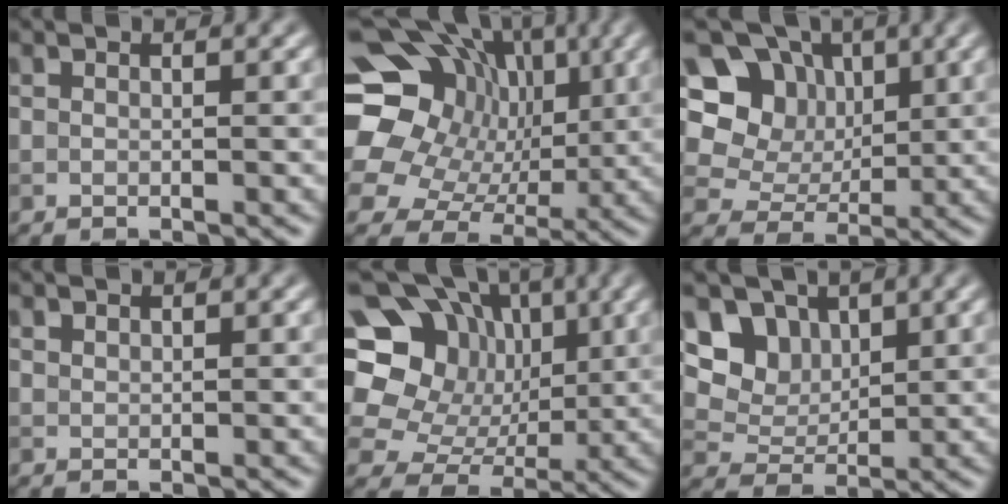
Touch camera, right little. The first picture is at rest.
{"total": 18.8, "force": [5.8, 15.8, 8.5], "torque": [-0.175, 0.045, 0.071]}
{"total": 10.0, "force": [3.6, 8.2, 4.4], "torque": [-0.093, 0.025, 0.057]}
{"total": 0.5, "force": [0.5, 0.2, 0.0], "torque": [-0.002, 0.000, 0.014]}
{"total": 15.8, "force": [5.2, 13.1, 7.1], "torque": [-0.167, 0.044, 0.077]}
{"total": 6.8, "force": [3.5, 5.0, 3.0], "torque": [-0.070, -0.011, 0.068]}